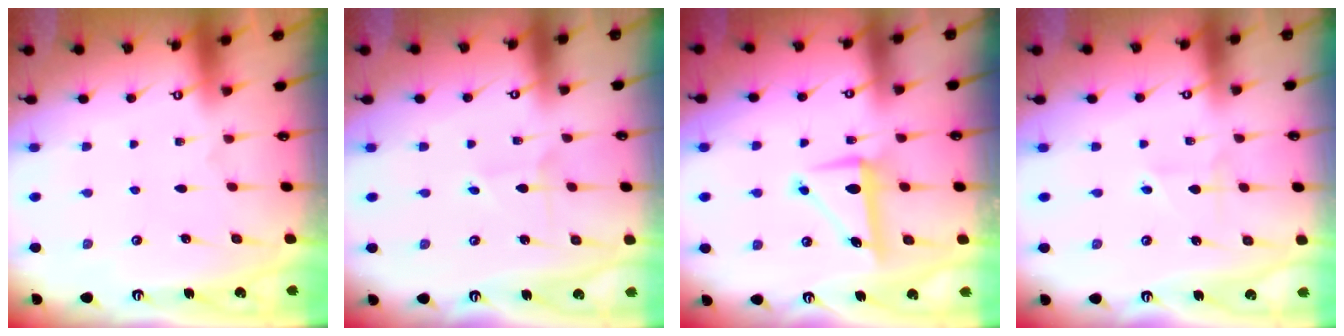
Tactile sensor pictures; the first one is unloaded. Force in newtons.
{"total": 2.2, "press": 2.2, "slide": 0.1}
{"total": 7.6, "press": 7.5, "slide": 1.1}
{"total": 2.1, "press": 2.0, "slide": 0.9}